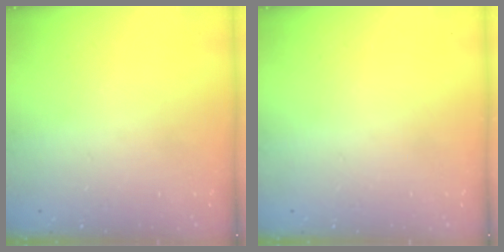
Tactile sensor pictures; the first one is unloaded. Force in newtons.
{"total": 0.0}